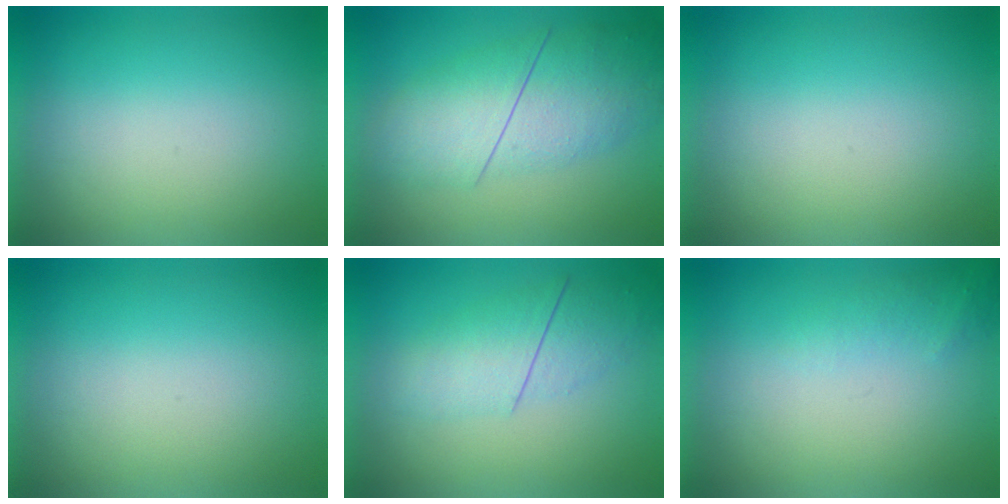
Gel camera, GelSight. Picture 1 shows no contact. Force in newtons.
{"total": 4.9}
{"total": 0.0}
{"total": 0.0}
{"total": 2.4}
{"total": 1.3}